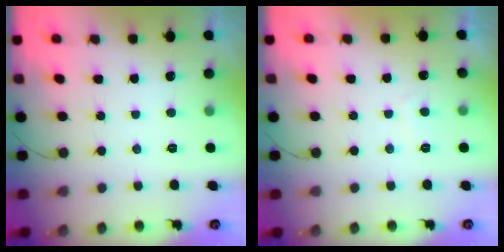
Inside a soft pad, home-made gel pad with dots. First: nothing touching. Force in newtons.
{"total": 0.7, "press": 0.5, "slide": 0.5}